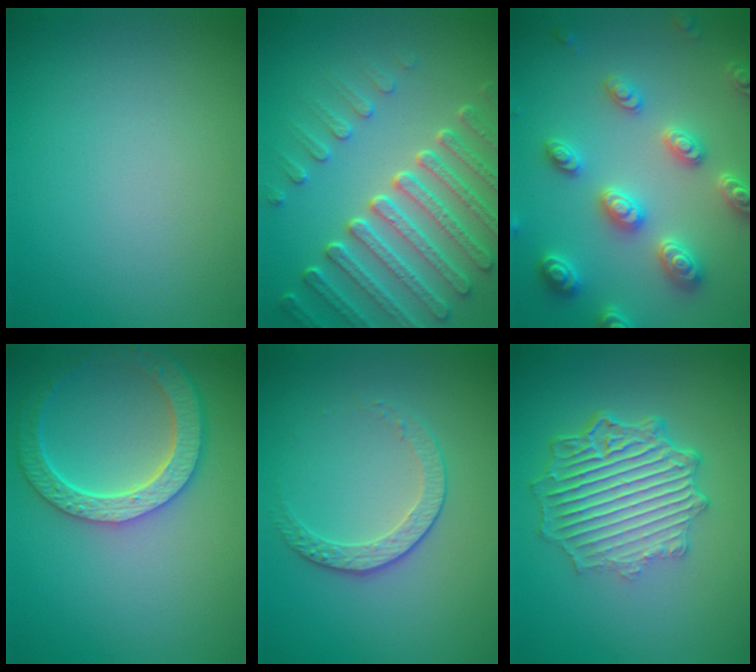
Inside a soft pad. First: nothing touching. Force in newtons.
{"total": 7.6, "press": 5.7, "slide": 5.1}
{"total": 5.2, "press": 5.0, "slide": 1.3}
{"total": 5.9, "press": 4.7, "slide": 3.6}
{"total": 2.2, "press": 1.7, "slide": 1.4}
{"total": 7.3, "press": 5.2, "slide": 5.1}